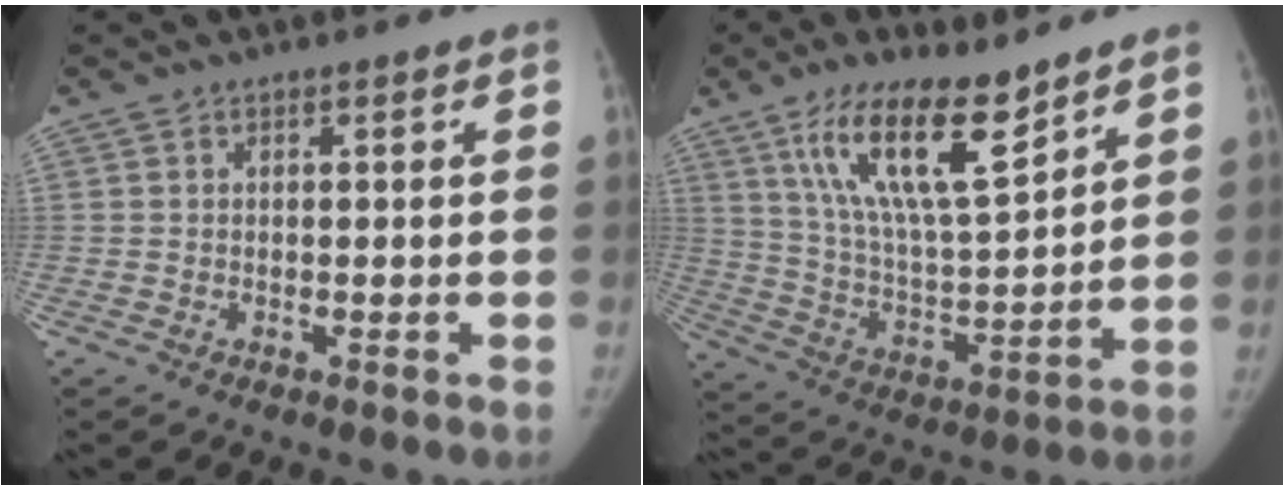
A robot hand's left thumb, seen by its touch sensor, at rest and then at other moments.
{"total": 16.6, "force": [10.5, 4.8, 11.9], "torque": [-0.193, -0.057, 0.204]}